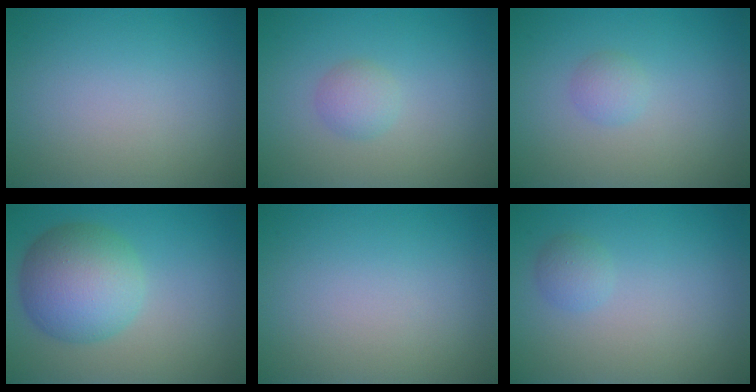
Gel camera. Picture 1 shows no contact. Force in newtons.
{"total": 1.6, "press": 1.6, "slide": 0.1}
{"total": 1.2, "press": 1.2, "slide": 0.0}
{"total": 6.9, "press": 6.9, "slide": 0.3}
{"total": 0.0}
{"total": 1.2, "press": 1.2, "slide": 0.1}